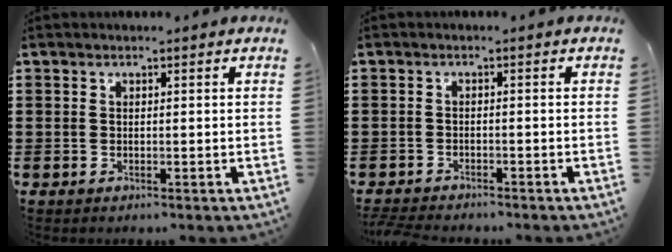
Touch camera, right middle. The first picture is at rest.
{"total": 1.8, "force": [-1.7, 0.1, 0.1], "torque": [-0.015, -0.004, -0.039]}